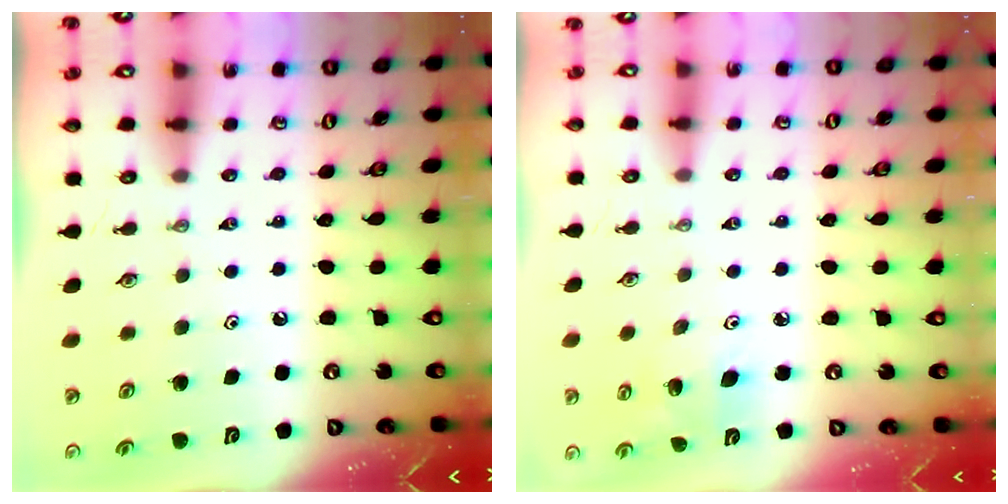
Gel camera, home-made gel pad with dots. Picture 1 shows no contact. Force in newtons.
{"total": 5.2, "press": 5.1, "slide": 1.0}